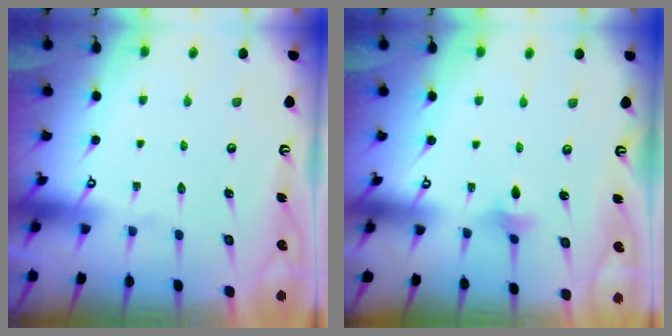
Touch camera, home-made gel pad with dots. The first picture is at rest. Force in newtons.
{"total": 1.9, "press": 1.8, "slide": 0.5}